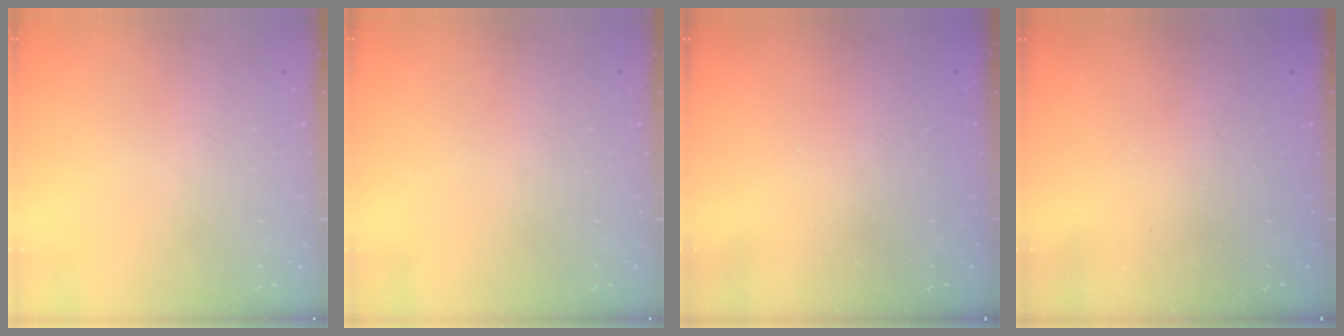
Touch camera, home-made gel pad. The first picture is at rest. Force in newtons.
{"total": 0.0}
{"total": 2.3, "press": 2.2, "slide": 0.7}
{"total": 2.4, "press": 2.3, "slide": 0.8}